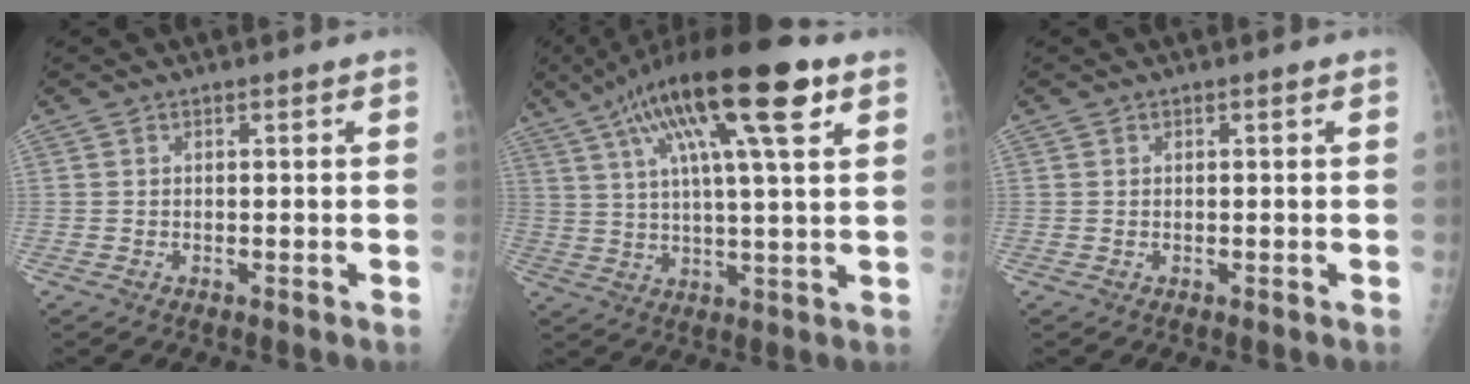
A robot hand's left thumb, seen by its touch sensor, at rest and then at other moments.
{"total": 20.7, "force": [10.0, 4.2, 17.6], "torque": [-0.299, 0.008, 0.165]}
{"total": 0.0}